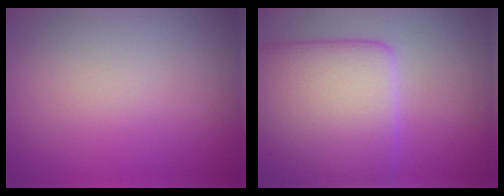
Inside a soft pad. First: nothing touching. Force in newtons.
{"total": 10.1, "press": 10.1, "slide": 0.6}